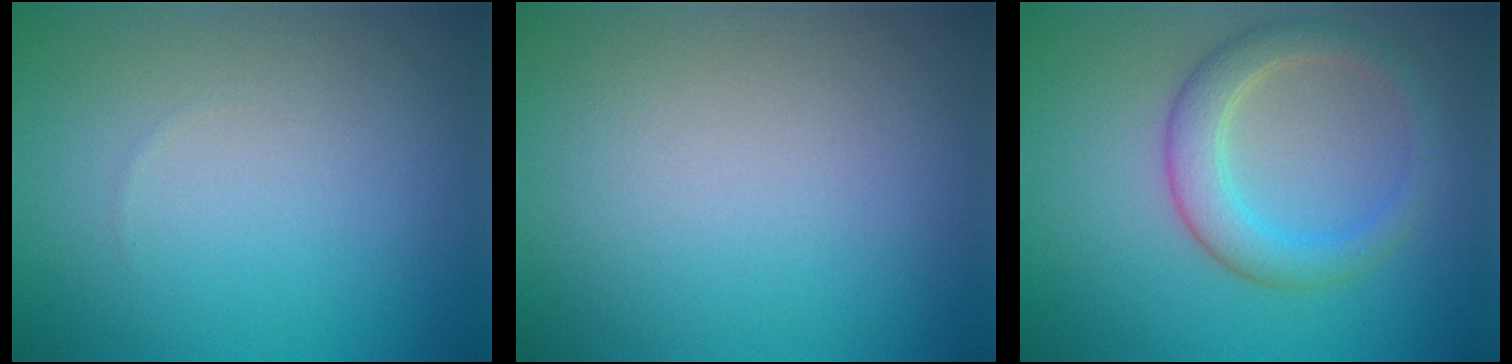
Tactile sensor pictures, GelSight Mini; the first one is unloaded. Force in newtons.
{"total": 0.0}
{"total": 3.6, "press": 3.6, "slide": 0.2}